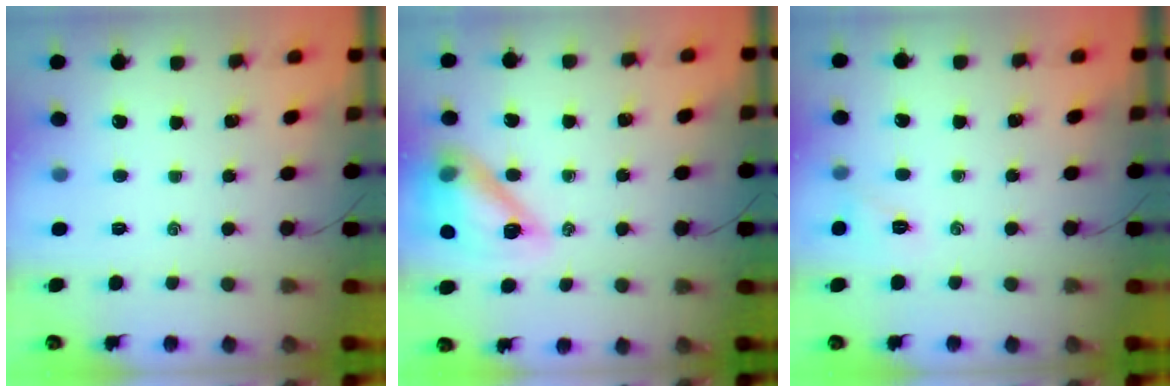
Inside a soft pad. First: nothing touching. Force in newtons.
{"total": 14.4, "press": 13.8, "slide": 4.1}
{"total": 5.8, "press": 5.5, "slide": 1.6}